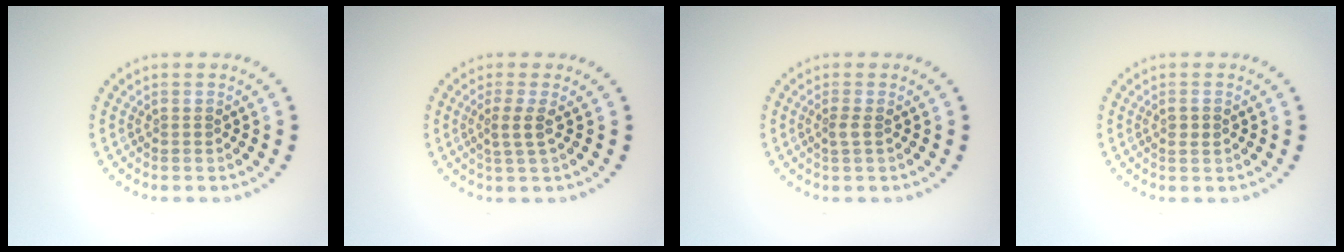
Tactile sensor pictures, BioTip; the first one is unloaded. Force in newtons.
{"total": 1.8, "press": 1.3, "slide": 1.2}
{"total": 1.1, "press": 0.8, "slide": 0.7}
{"total": 1.1, "press": 1.0, "slide": 0.3}